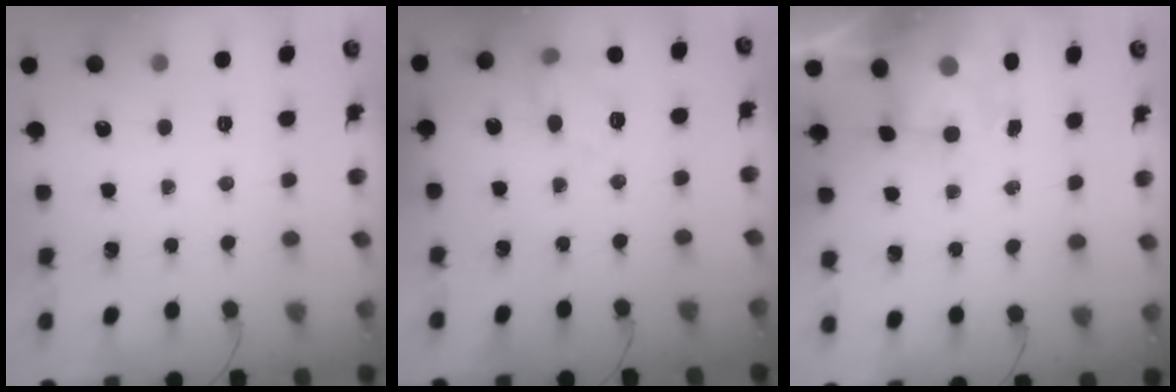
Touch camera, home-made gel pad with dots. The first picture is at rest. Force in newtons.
{"total": 7.3, "press": 7.3, "slide": 1.0}
{"total": 3.1, "press": 3.0, "slide": 0.7}